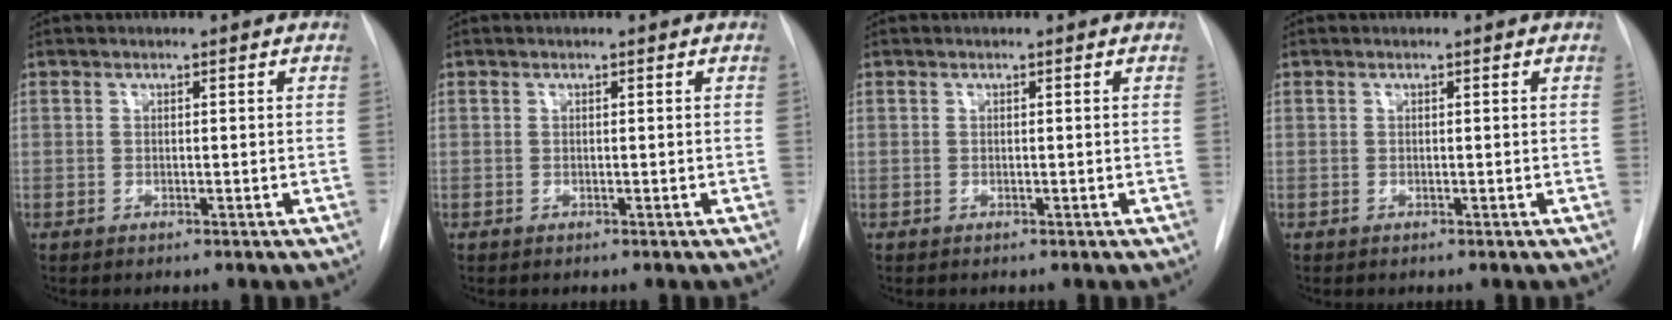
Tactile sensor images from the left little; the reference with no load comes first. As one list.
[{"total": 0.0}, {"total": 0.0}, {"total": 0.0}]